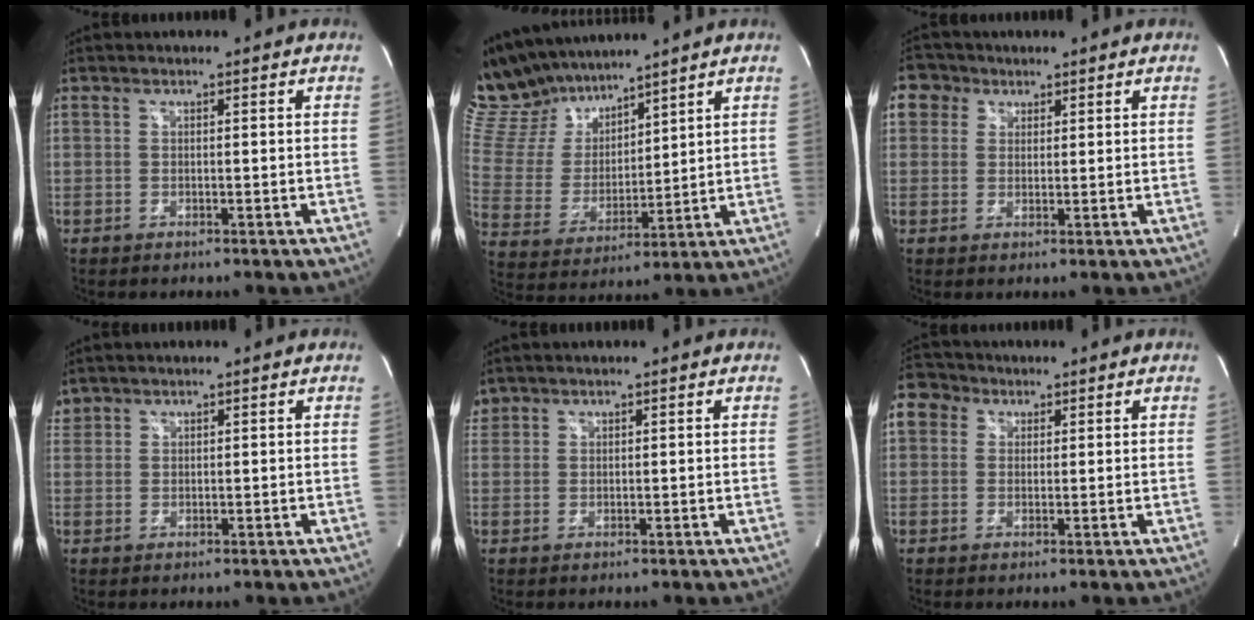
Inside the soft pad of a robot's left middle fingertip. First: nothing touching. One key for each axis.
{"total": 14.0, "fx": 12.5, "fy": 4.7, "fz": 4.2, "tx": -0.101, "ty": 0.023, "tz": 0.252}
{"total": 4.2, "fx": 2.0, "fy": 3.7, "fz": 0.4, "tx": -0.009, "ty": 0.016, "tz": 0.036}
{"total": 1.7, "fx": 1.6, "fy": 0.7, "fz": -0.1, "tx": 0.000, "ty": 0.011, "tz": 0.032}
{"total": 1.8, "fx": 1.5, "fy": 0.9, "fz": -0.1, "tx": 0.003, "ty": 0.012, "tz": 0.030}
{"total": 4.7, "fx": 2.1, "fy": 4.1, "fz": 1.1, "tx": -0.028, "ty": 0.023, "tz": 0.039}